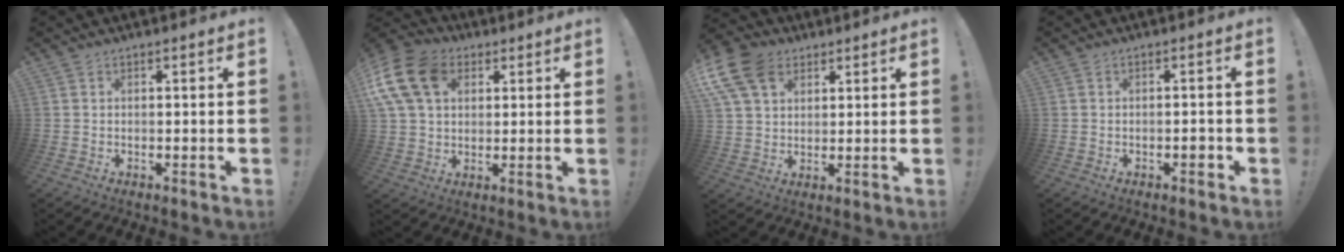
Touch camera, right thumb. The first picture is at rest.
{"total": 16.0, "force": [5.3, 11.6, 9.6], "torque": [-0.194, -0.012, 0.103]}
{"total": 13.8, "force": [6.2, 9.5, 7.8], "torque": [-0.158, -0.025, 0.122]}
{"total": 2.3, "force": [-1.0, 0.8, 1.8], "torque": [-0.017, 0.002, -0.018]}